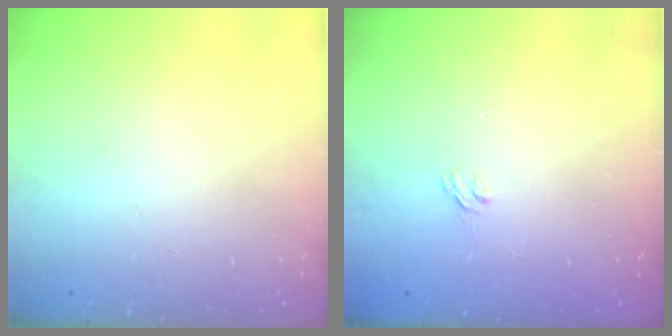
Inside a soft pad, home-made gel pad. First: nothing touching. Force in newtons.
{"total": 2.1, "press": 1.6, "slide": 1.2}